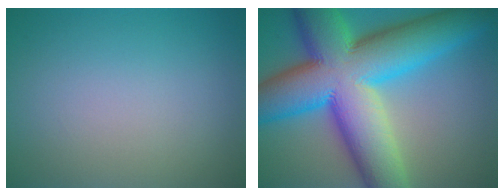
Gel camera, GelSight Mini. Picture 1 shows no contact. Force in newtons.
{"total": 18.0, "press": 18.0, "slide": 0.6}